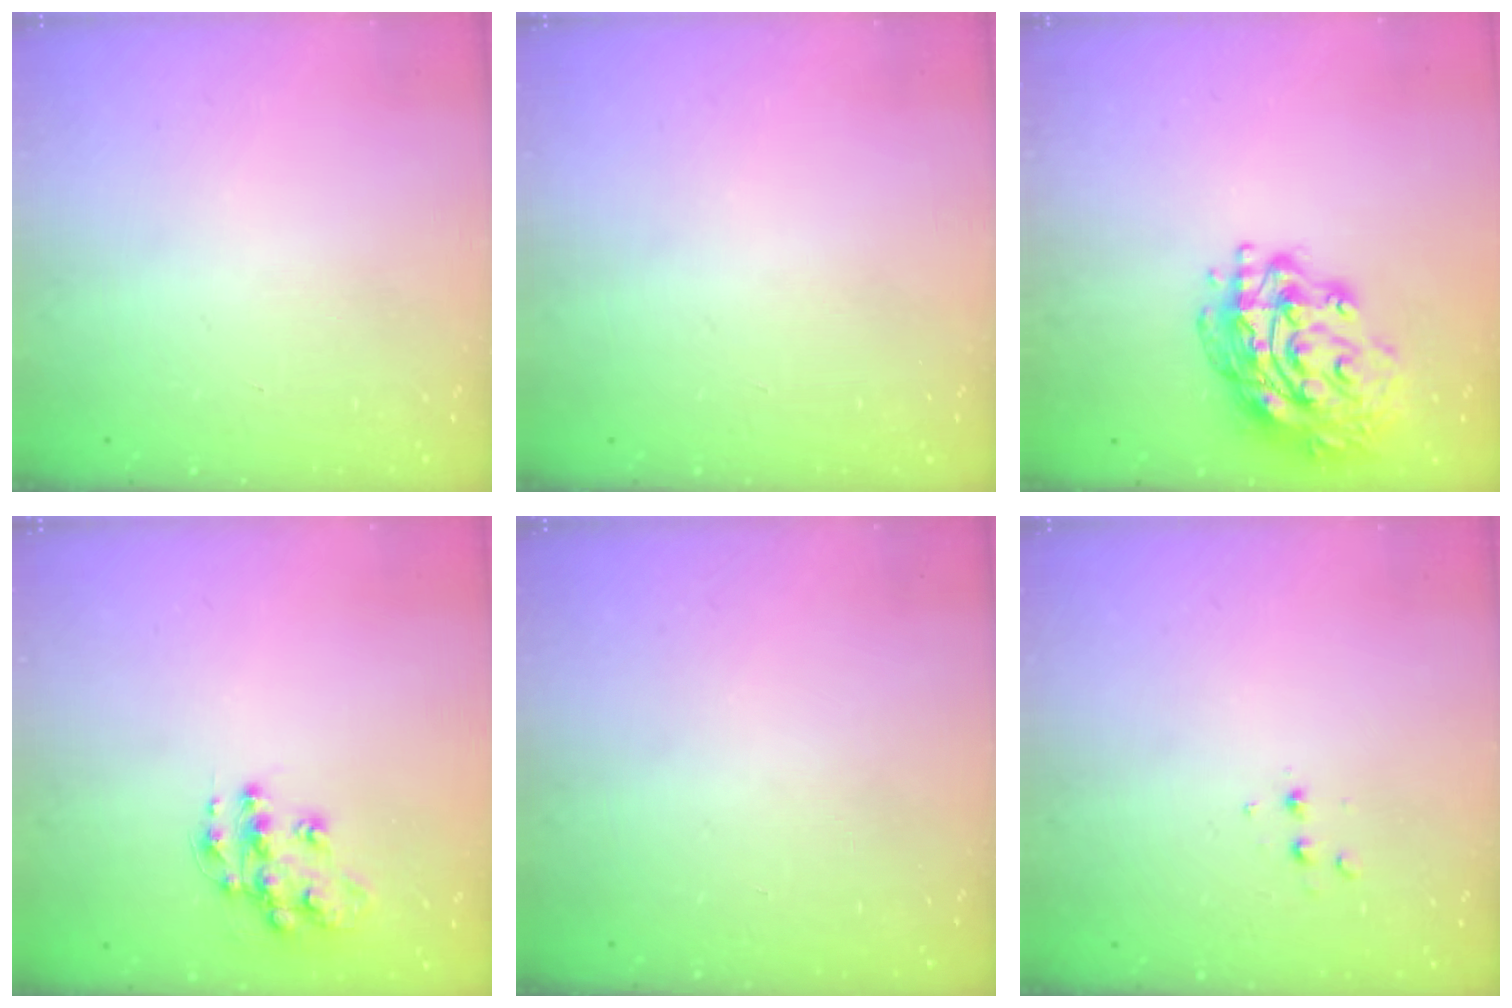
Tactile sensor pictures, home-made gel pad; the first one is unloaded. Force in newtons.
{"total": 0.0}
{"total": 17.4, "press": 17.3, "slide": 1.8}
{"total": 11.8, "press": 11.8, "slide": 0.7}
{"total": 0.0}
{"total": 2.6, "press": 2.5, "slide": 0.8}